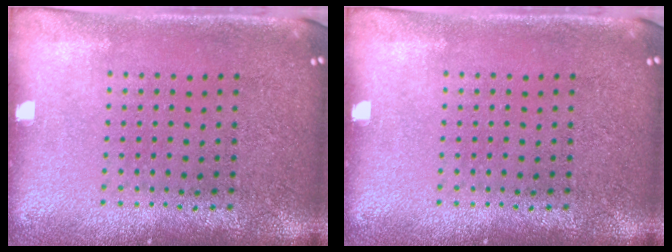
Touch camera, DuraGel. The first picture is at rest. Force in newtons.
{"total": 0.0}